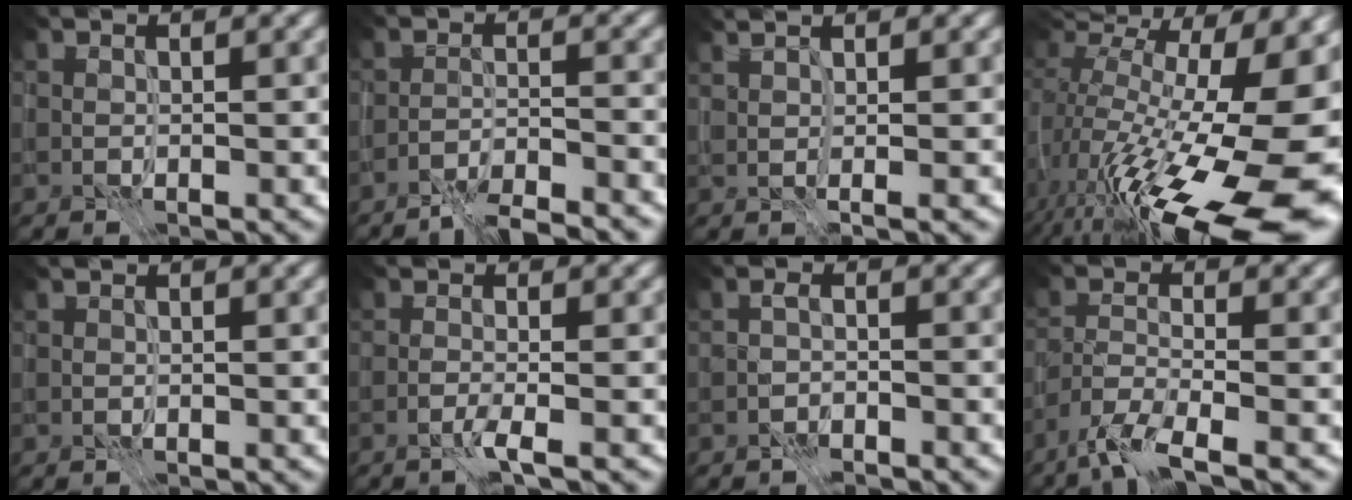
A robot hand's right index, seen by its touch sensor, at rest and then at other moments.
{"total": 5.3, "force": [-5.1, 0.2, 1.5], "torque": [-0.026, 0.000, -0.083]}
{"total": 3.7, "force": [2.0, 1.0, 3.0], "torque": [-0.036, 0.016, 0.012]}
{"total": 19.2, "force": [-2.5, 6.4, 17.9], "torque": [-0.292, -0.016, -0.023]}
{"total": 0.0}
{"total": 1.6, "force": [-1.2, 0.0, 1.0], "torque": [-0.013, 0.005, -0.031]}
{"total": 1.5, "force": [-1.5, 0.2, 0.2], "torque": [-0.007, 0.003, -0.031]}
{"total": 4.5, "force": [-3.8, 0.5, 2.3], "torque": [-0.045, -0.004, -0.083]}